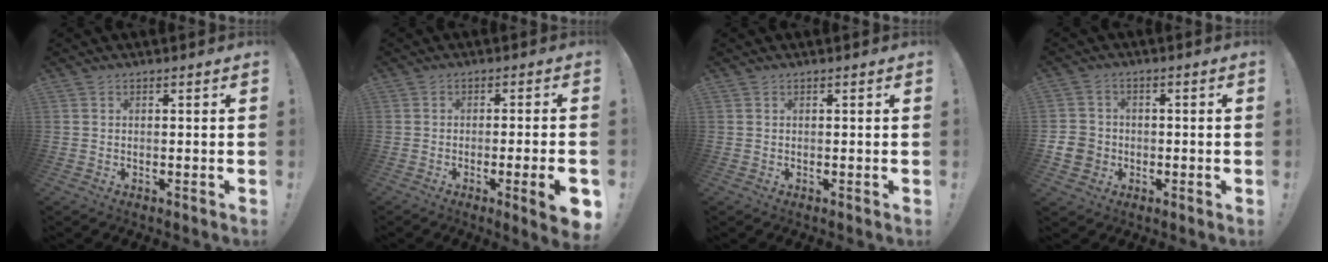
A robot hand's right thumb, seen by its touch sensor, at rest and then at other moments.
{"total": 8.0, "force": [-2.7, 0.4, 7.6], "torque": [-0.113, 0.003, -0.041]}
{"total": 0.0}
{"total": 6.8, "force": [-1.7, 6.0, 2.7], "torque": [-0.055, 0.018, -0.029]}